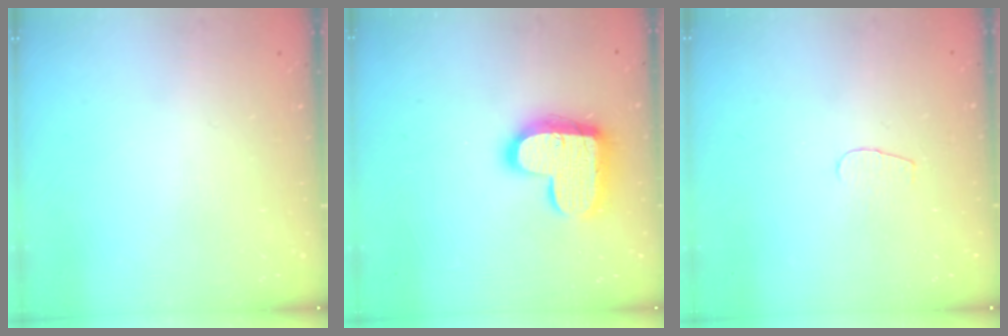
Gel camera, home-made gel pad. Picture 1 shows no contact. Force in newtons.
{"total": 16.9, "press": 16.8, "slide": 1.1}
{"total": 2.8, "press": 2.8, "slide": 0.2}